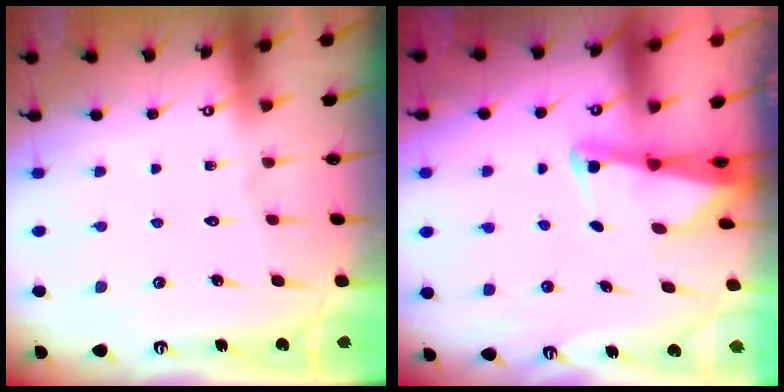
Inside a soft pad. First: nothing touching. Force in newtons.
{"total": 2.5, "press": 2.4, "slide": 0.3}